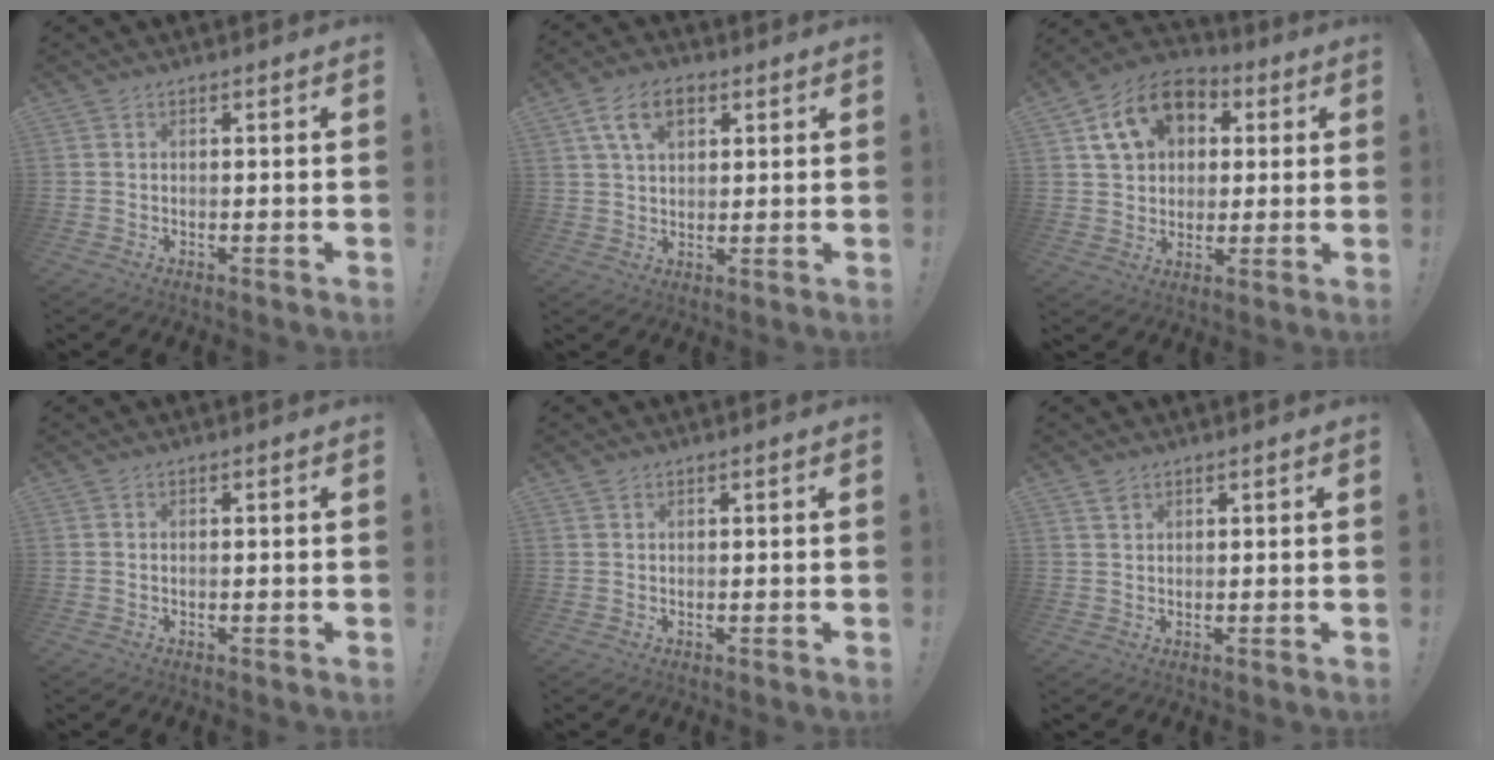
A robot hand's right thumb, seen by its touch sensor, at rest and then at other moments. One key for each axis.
{"total": 10.0, "fx": 4.3, "fy": 6.2, "fz": 6.6, "tx": -0.105, "ty": 0.005, "tz": 0.080}
{"total": 14.7, "fx": 5.5, "fy": 11.3, "fz": 7.6, "tx": -0.118, "ty": -0.007, "tz": 0.110}
{"total": 0.0}
{"total": 0.7, "fx": 0.6, "fy": 0.4, "fz": 0.1, "tx": 0.005, "ty": -0.005, "tz": 0.011}
{"total": 1.8, "fx": 1.4, "fy": 0.9, "fz": 0.7, "tx": -0.001, "ty": -0.008, "tz": 0.024}